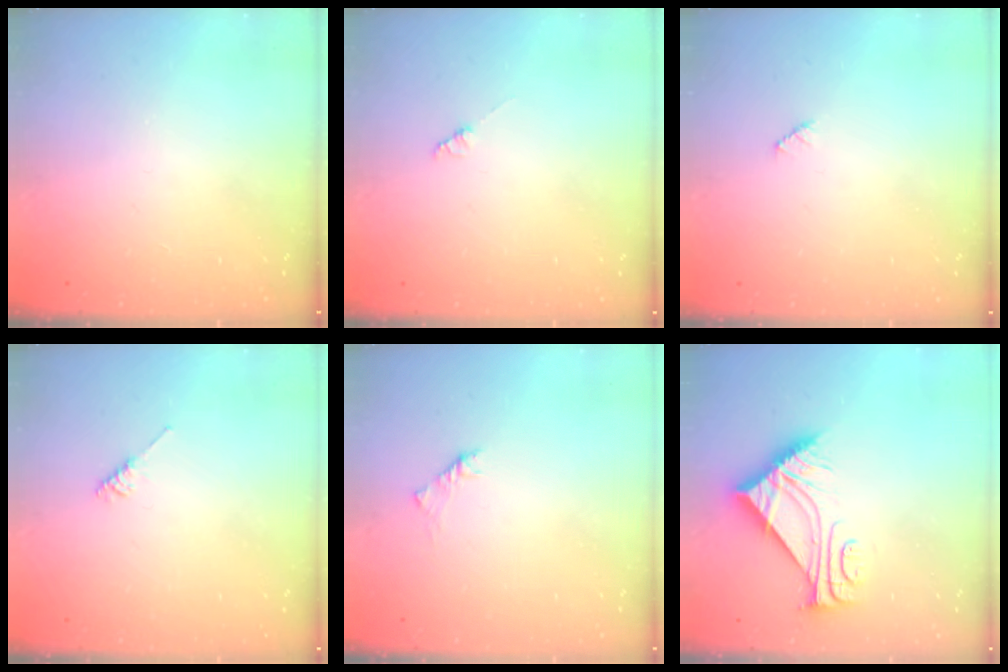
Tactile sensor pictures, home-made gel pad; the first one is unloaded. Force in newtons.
{"total": 1.4, "press": 1.4, "slide": 0.2}
{"total": 2.5, "press": 2.5, "slide": 0.3}
{"total": 2.2, "press": 2.2, "slide": 0.5}
{"total": 2.0, "press": 1.9, "slide": 0.6}
{"total": 8.7, "press": 8.7, "slide": 0.1}